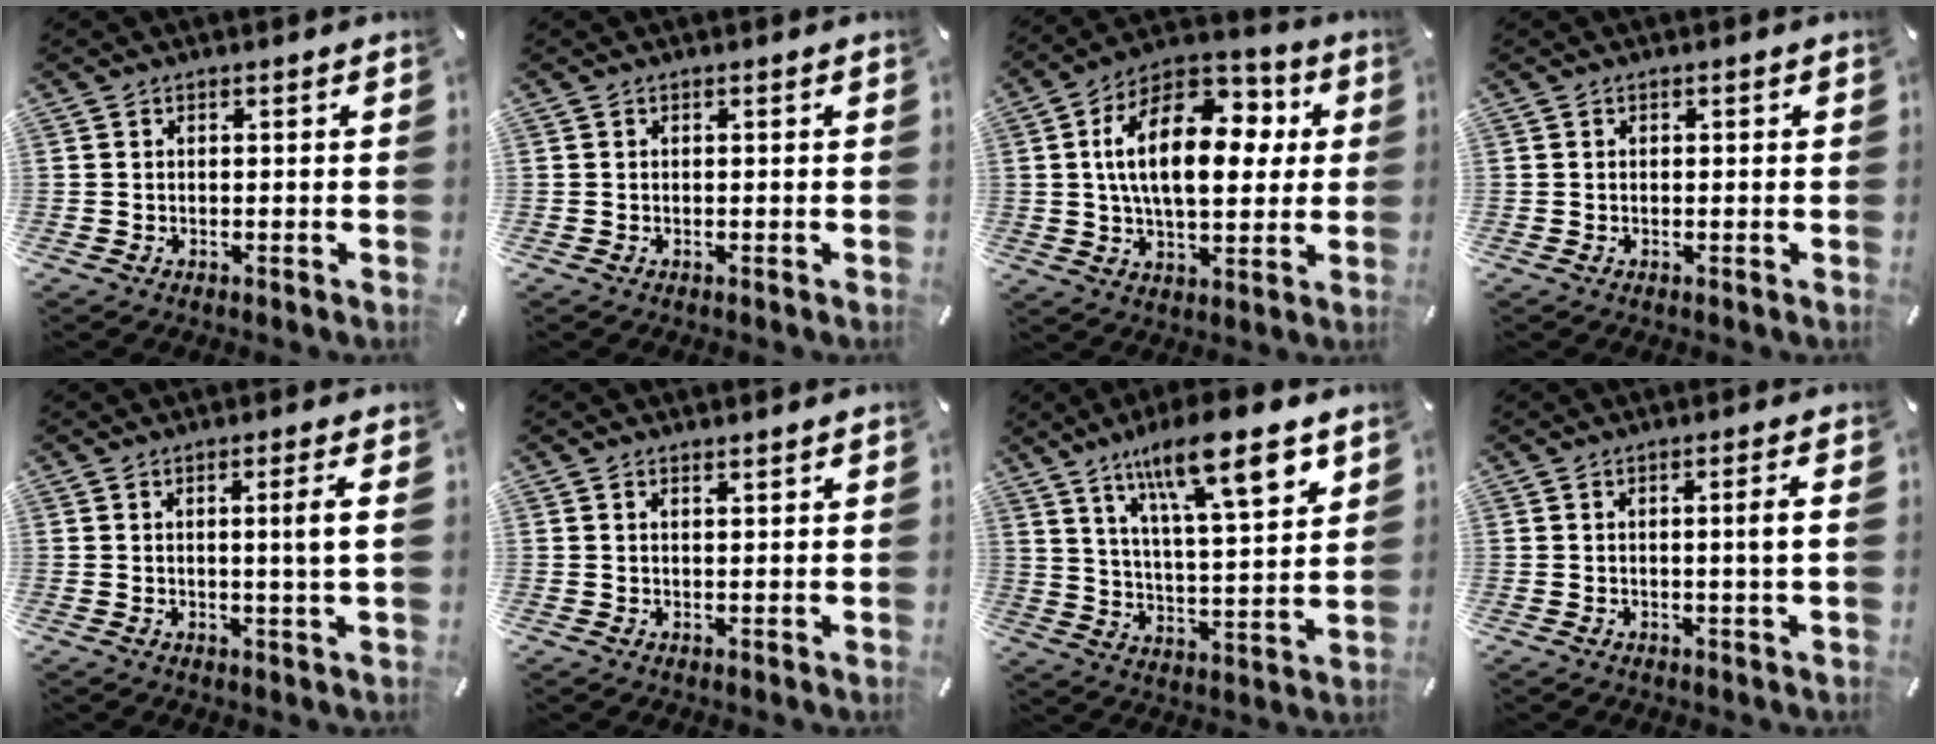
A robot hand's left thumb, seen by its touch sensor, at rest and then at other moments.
{"total": 0.0}
{"total": 20.4, "force": [4.2, 11.5, 16.2], "torque": [-0.288, -0.005, 0.066]}
{"total": 0.0}
{"total": 5.4, "force": [0.9, -0.2, 5.3], "torque": [-0.091, -0.009, 0.009]}
{"total": 1.1, "force": [1.0, 0.1, 0.4], "torque": [-0.007, -0.002, 0.018]}
{"total": 16.8, "force": [11.0, 4.9, 11.7], "torque": [-0.185, -0.053, 0.177]}
{"total": 3.3, "force": [0.4, -0.1, 3.3], "torque": [-0.060, -0.004, 0.004]}